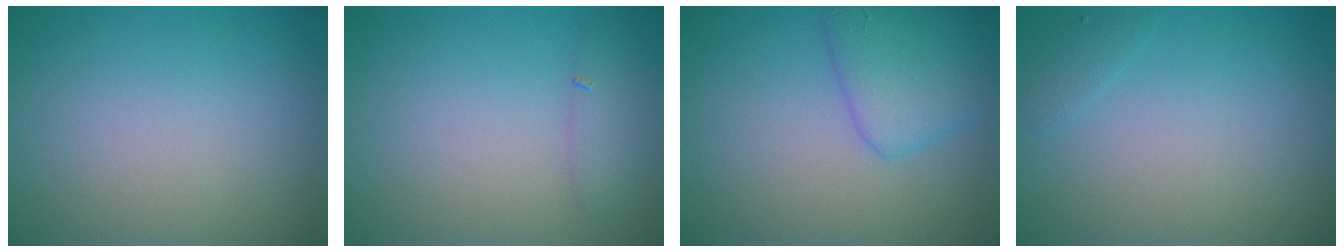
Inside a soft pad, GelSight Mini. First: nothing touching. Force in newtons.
{"total": 1.4, "press": 1.4, "slide": 0.1}
{"total": 3.7, "press": 3.7, "slide": 0.1}
{"total": 0.8, "press": 0.8, "slide": 0.1}